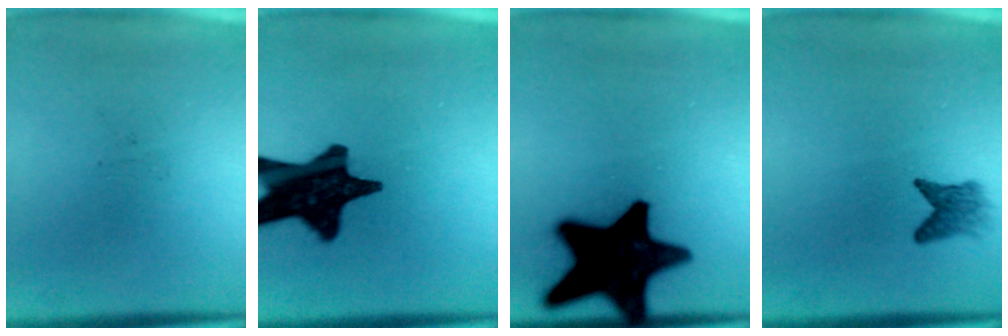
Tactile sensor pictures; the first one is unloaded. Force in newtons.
{"total": 16.5}
{"total": 20.1}
{"total": 2.4}